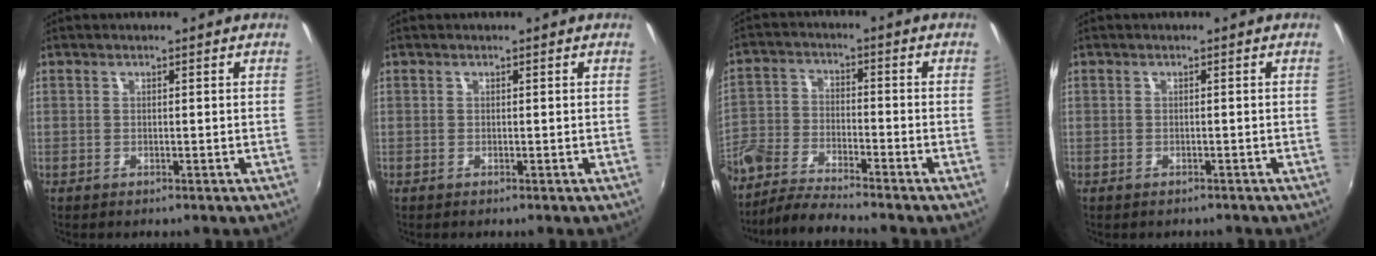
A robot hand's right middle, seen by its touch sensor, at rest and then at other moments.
{"total": 0.0}
{"total": 8.8, "force": [-7.2, 2.1, 4.5], "torque": [-0.103, -0.011, -0.149]}
{"total": 1.3, "force": [-1.1, 0.6, 0.3], "torque": [-0.010, -0.005, -0.014]}